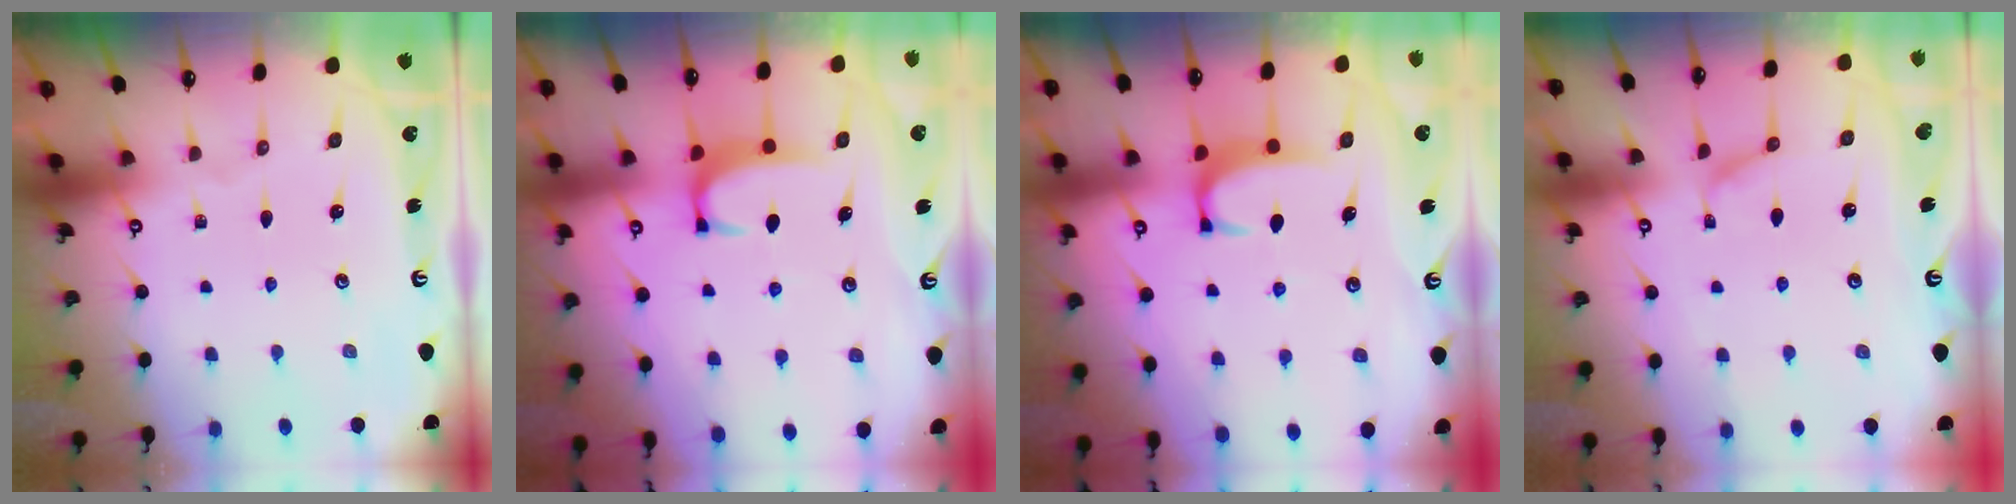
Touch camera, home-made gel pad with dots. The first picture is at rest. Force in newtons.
{"total": 1.7, "press": 1.6, "slide": 0.5}
{"total": 1.7, "press": 1.6, "slide": 0.5}
{"total": 1.2, "press": 0.8, "slide": 0.8}